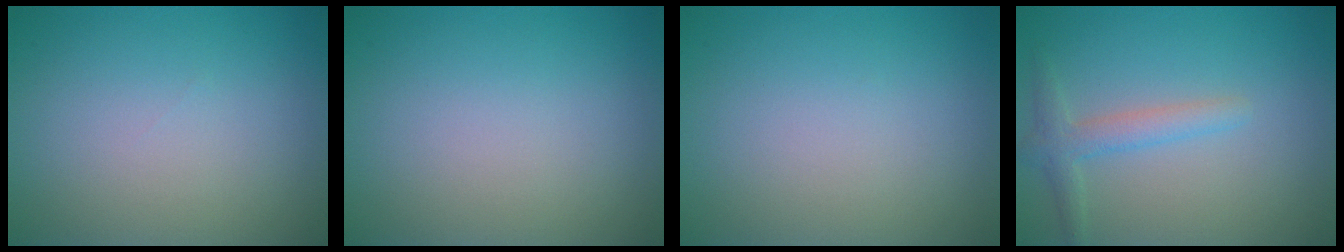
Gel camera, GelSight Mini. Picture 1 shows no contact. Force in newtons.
{"total": 0.0}
{"total": 0.0}
{"total": 2.3, "press": 2.3, "slide": 0.1}